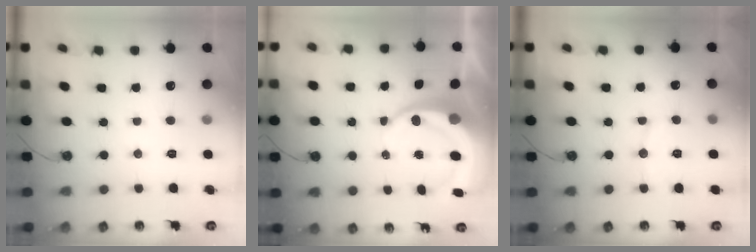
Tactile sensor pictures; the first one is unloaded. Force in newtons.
{"total": 8.4, "press": 8.3, "slide": 1.2}
{"total": 6.1, "press": 6.1, "slide": 0.3}